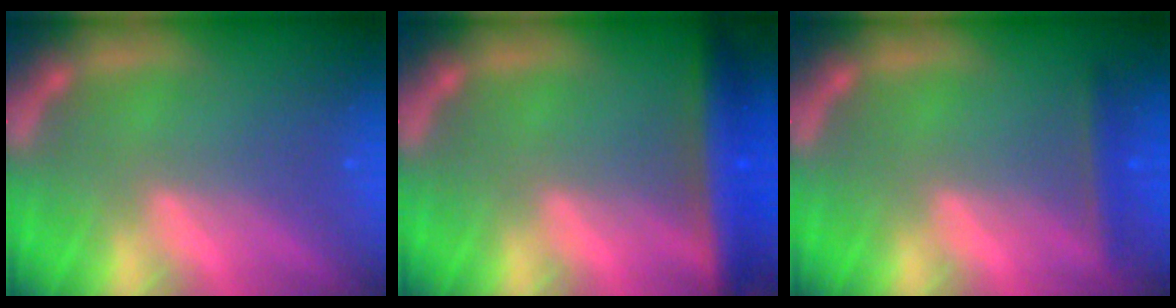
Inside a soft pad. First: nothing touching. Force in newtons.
{"total": 6.0}
{"total": 1.9}